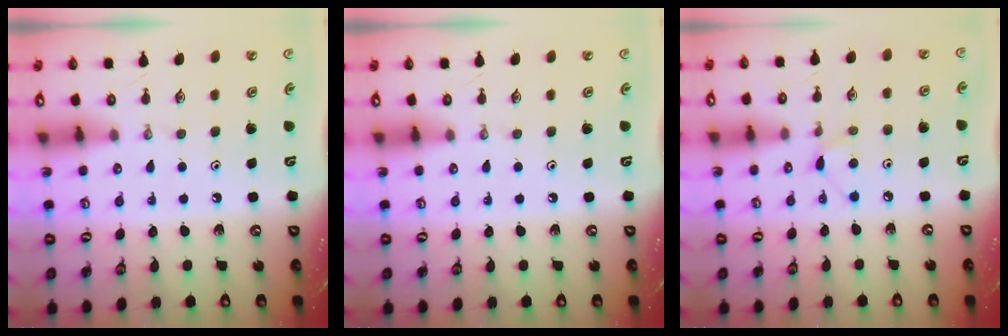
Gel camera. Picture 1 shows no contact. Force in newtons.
{"total": 0.0}
{"total": 5.2, "press": 5.2, "slide": 0.6}